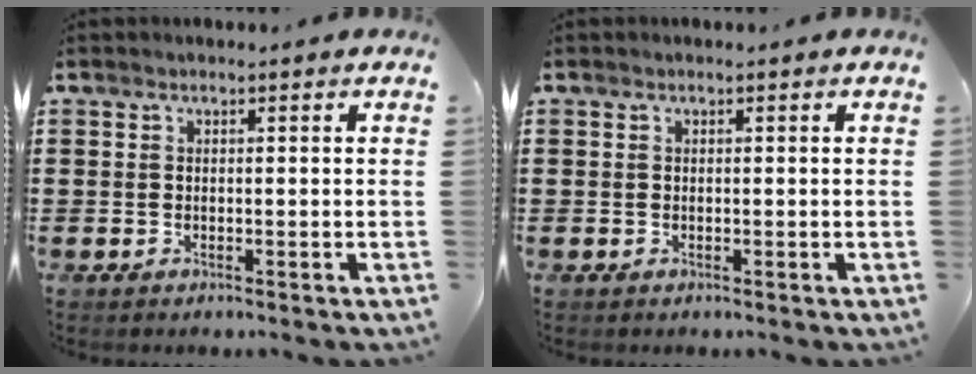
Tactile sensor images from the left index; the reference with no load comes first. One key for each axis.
{"total": 0.0}